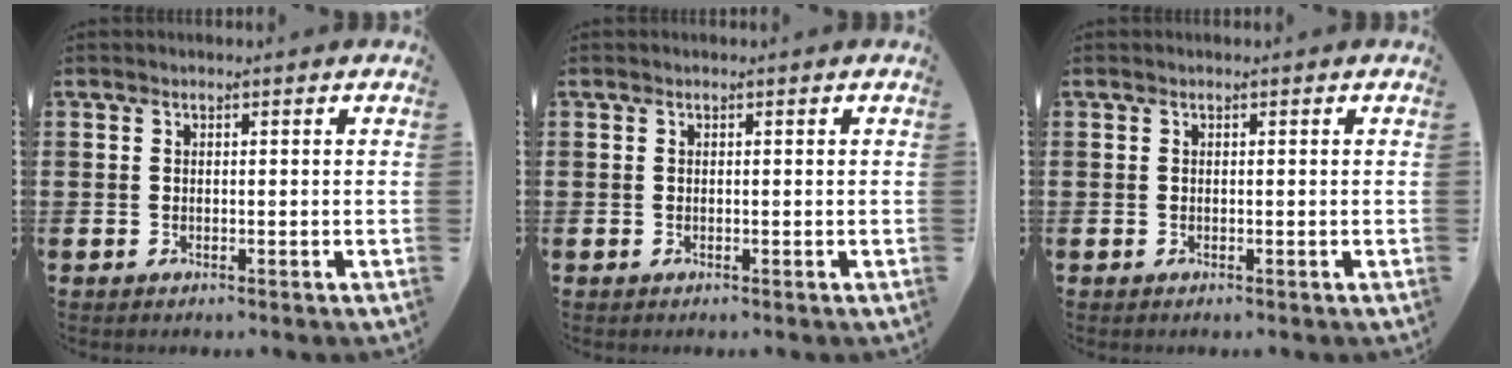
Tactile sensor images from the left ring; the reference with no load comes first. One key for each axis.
{"total": 0.0}
{"total": 0.0}